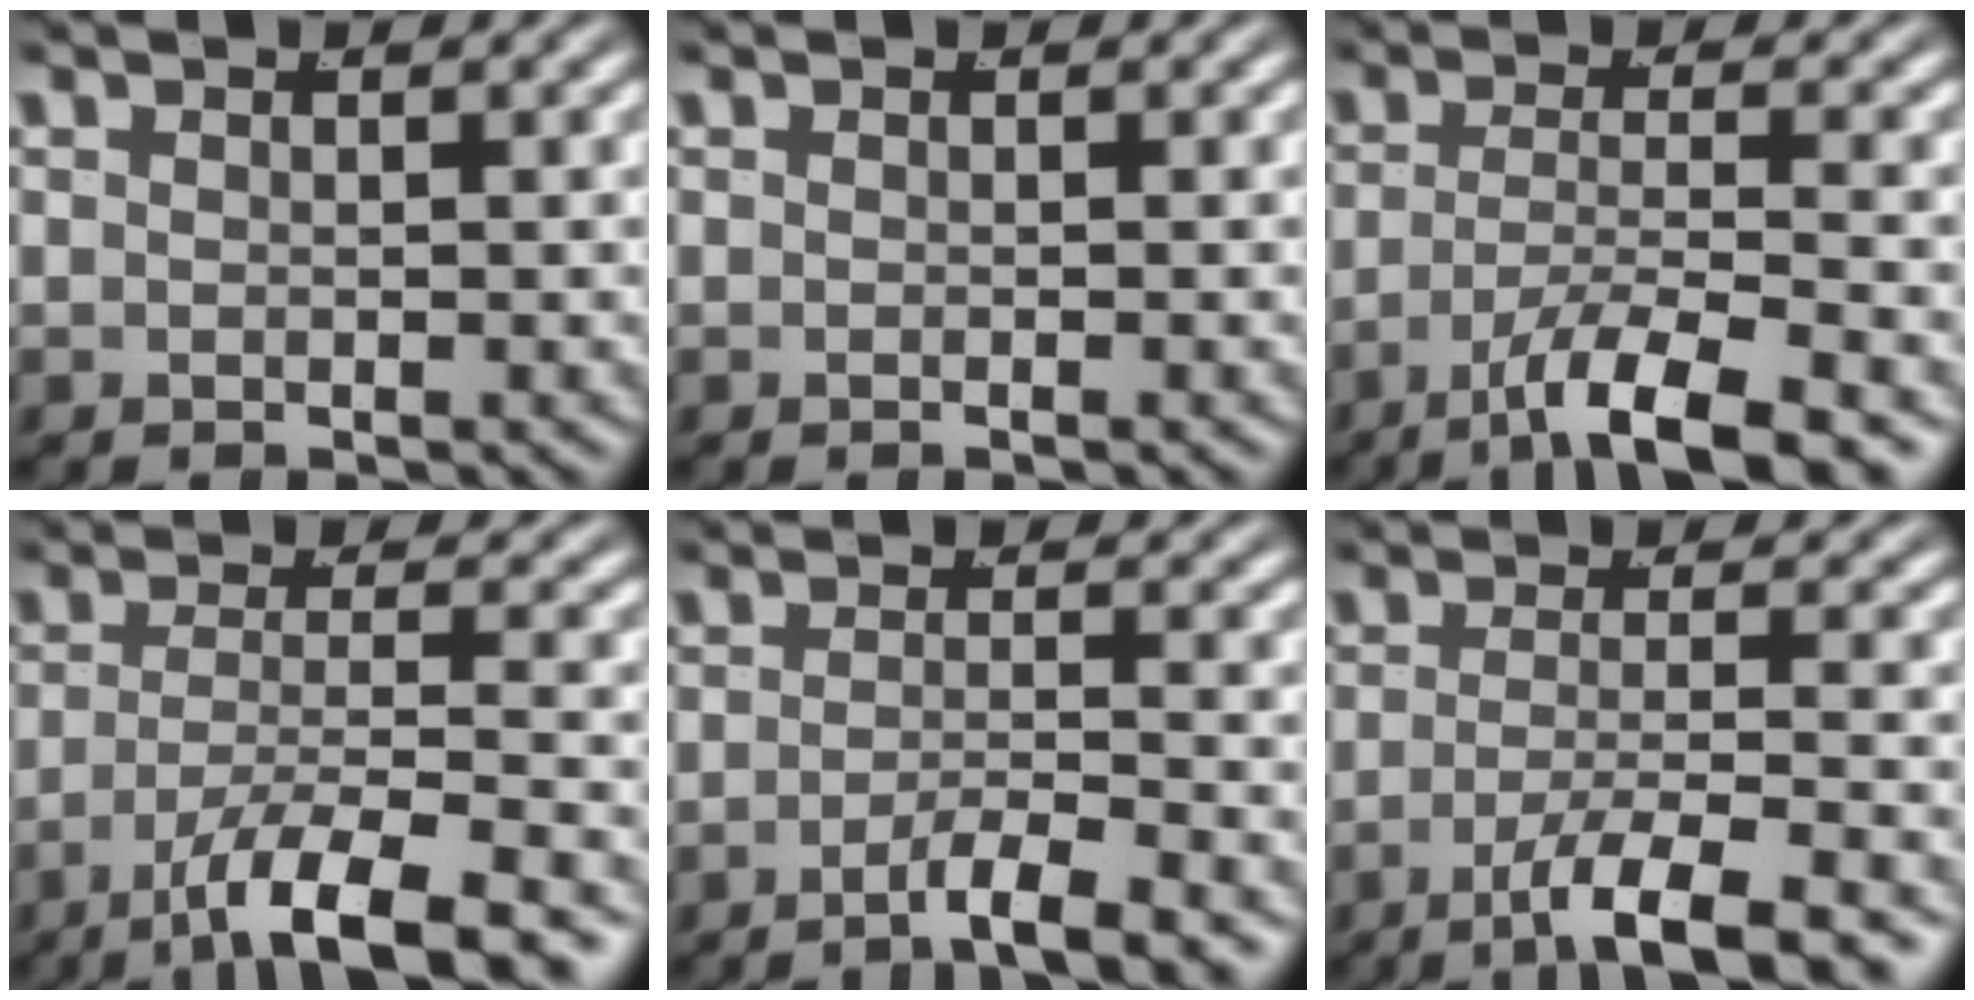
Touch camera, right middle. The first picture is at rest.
{"total": 0.0}
{"total": 7.4, "force": [-4.6, 1.4, 5.6], "torque": [-0.091, -0.026, -0.057]}
{"total": 8.1, "force": [-4.9, 2.0, 6.2], "torque": [-0.103, -0.028, -0.059]}
{"total": 4.2, "force": [-3.1, 0.2, 2.8], "torque": [-0.046, -0.013, -0.046]}
{"total": 6.8, "force": [-4.4, 1.1, 5.1], "torque": [-0.087, -0.025, -0.055]}